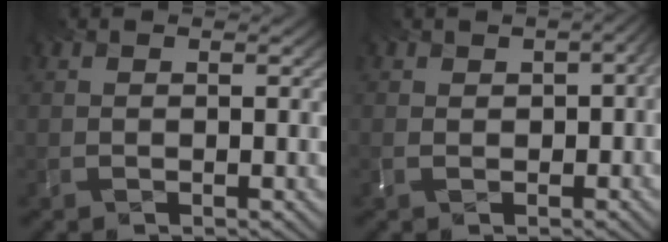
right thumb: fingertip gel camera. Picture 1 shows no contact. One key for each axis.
{"total": 3.6, "fx": 0.5, "fy": 2.1, "fz": 2.9, "tx": -0.068, "ty": -0.002, "tz": 0.031}